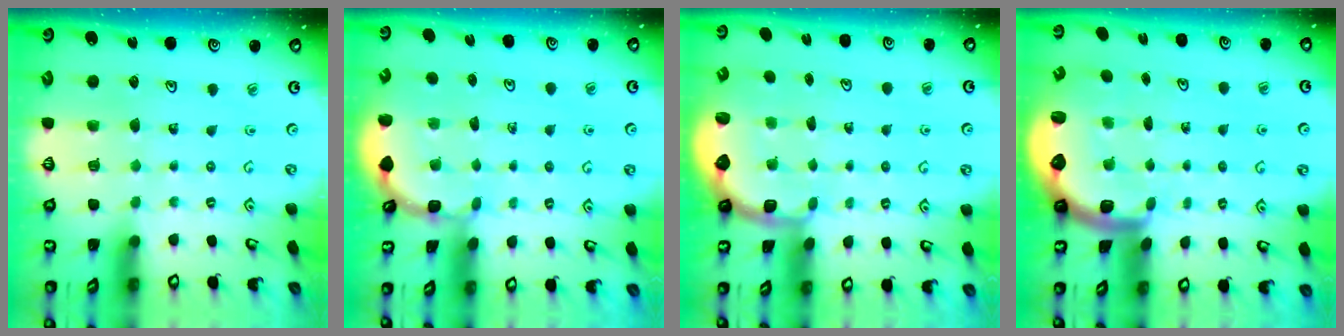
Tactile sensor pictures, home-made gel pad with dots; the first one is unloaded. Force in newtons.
{"total": 1.5, "press": 1.5, "slide": 0.2}
{"total": 2.3, "press": 1.7, "slide": 1.5}
{"total": 2.9, "press": 2.6, "slide": 1.4}